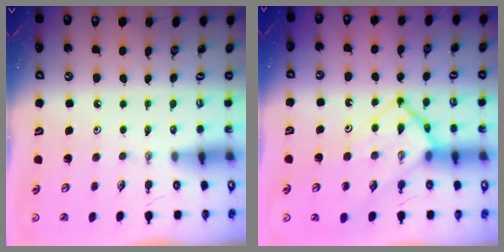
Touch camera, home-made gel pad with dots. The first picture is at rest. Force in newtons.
{"total": 14.9, "press": 14.9, "slide": 1.6}